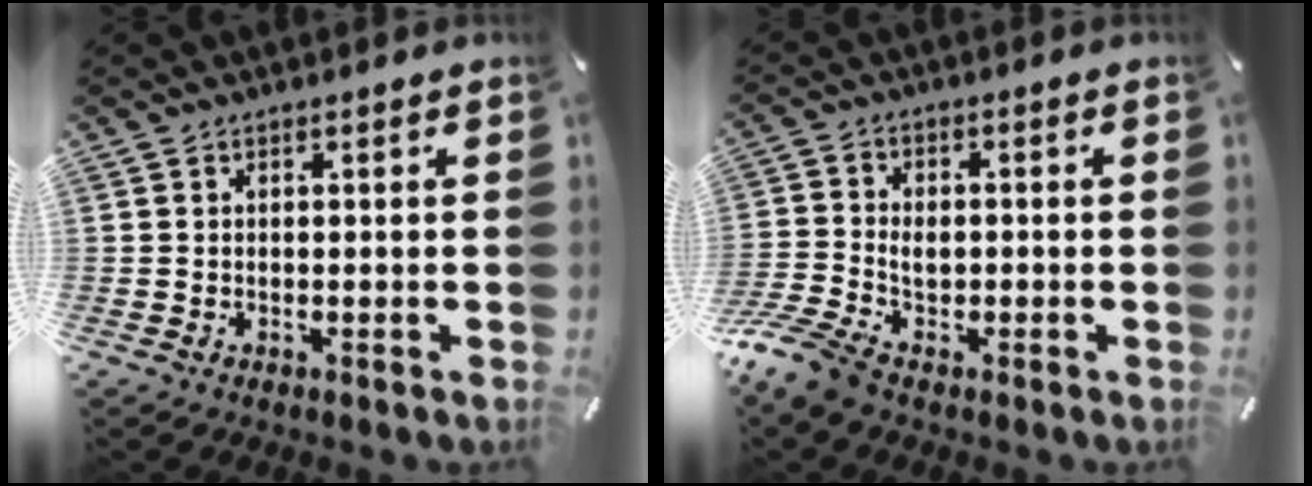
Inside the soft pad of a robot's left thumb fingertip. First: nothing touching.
{"total": 7.4, "force": [-3.1, 4.9, 4.6], "torque": [-0.107, 0.008, -0.057]}